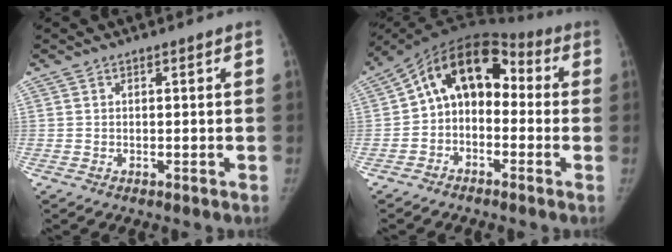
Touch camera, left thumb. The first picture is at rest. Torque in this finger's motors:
{"motor_torque": [-0.42, 1.54, 0.91, 0.57, 0.15]}